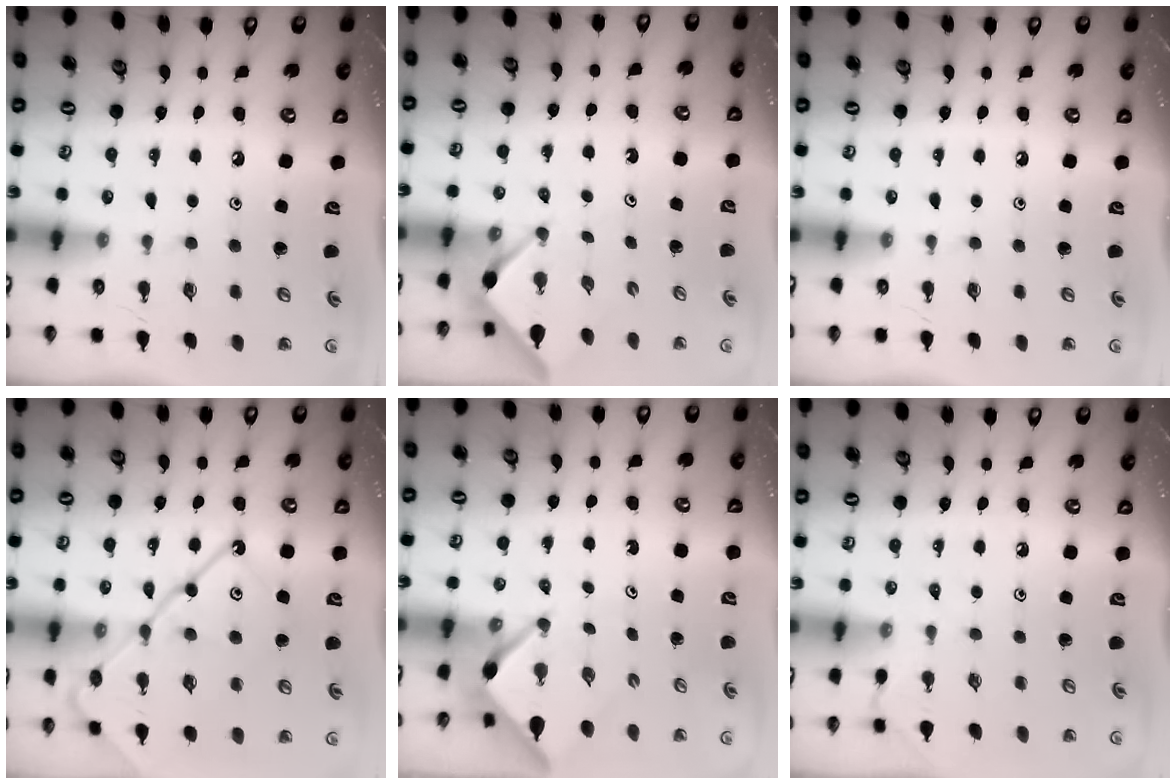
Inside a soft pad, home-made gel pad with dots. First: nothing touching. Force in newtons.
{"total": 3.1, "press": 3.1, "slide": 0.4}
{"total": 0.0}
{"total": 15.5, "press": 15.4, "slide": 1.5}
{"total": 2.5, "press": 2.5, "slide": 0.3}
{"total": 1.8, "press": 1.8, "slide": 0.3}